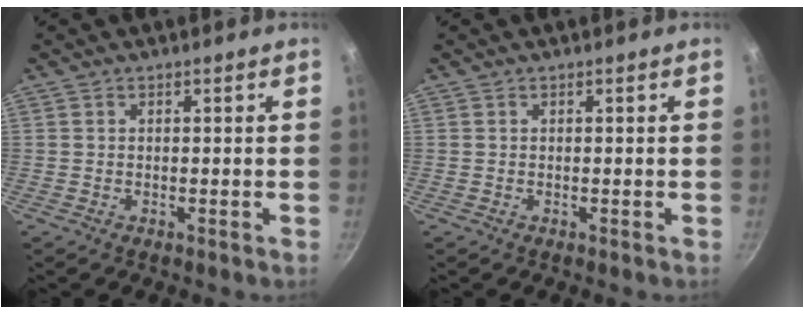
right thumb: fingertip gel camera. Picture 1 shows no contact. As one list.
[{"total": 0.0}]